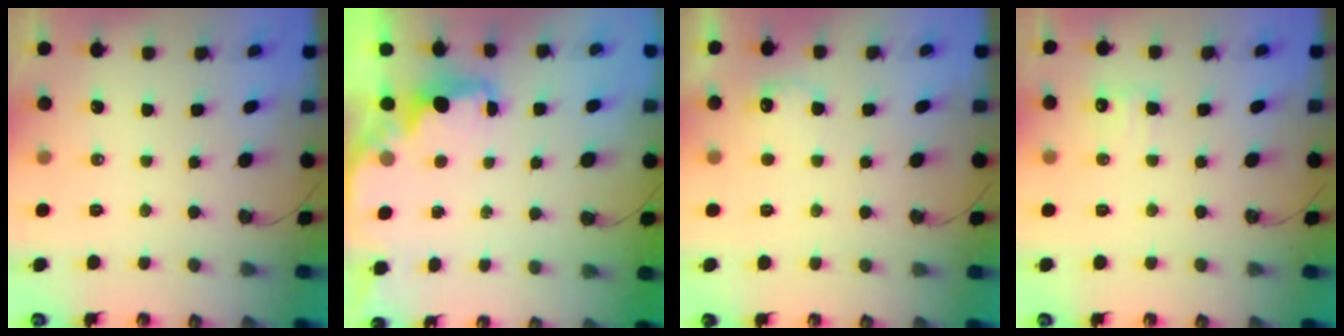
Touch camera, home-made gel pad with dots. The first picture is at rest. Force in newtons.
{"total": 2.5, "press": 2.3, "slide": 0.8}
{"total": 7.5, "press": 7.5, "slide": 0.5}
{"total": 7.1, "press": 7.0, "slide": 1.2}